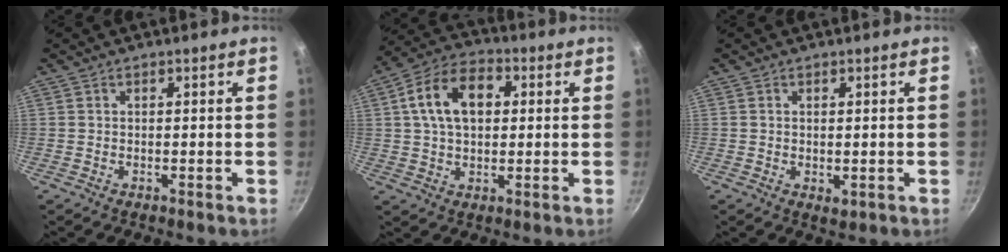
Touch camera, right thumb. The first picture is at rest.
{"total": 12.9, "force": [2.7, 8.4, 9.4], "torque": [-0.141, 0.019, 0.032]}
{"total": 1.6, "force": [0.2, 0.9, 1.3], "torque": [-0.019, -0.005, 0.003]}